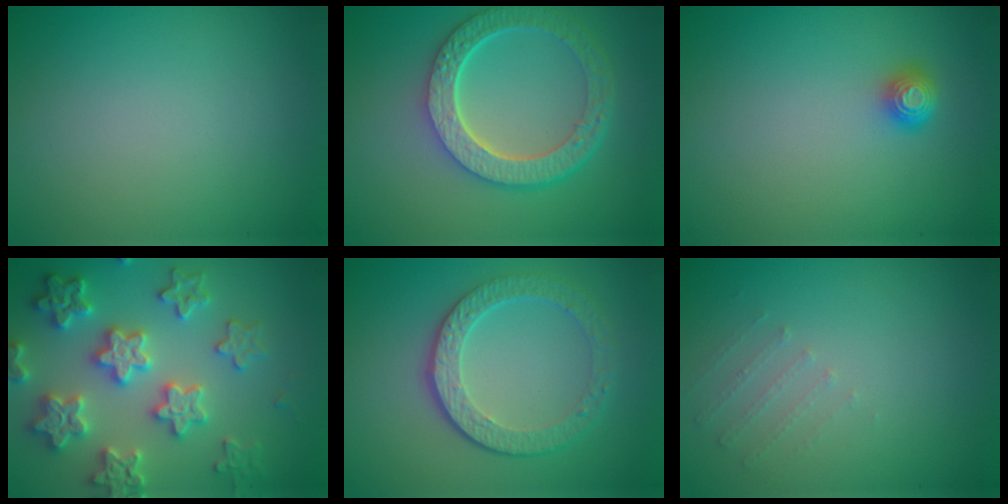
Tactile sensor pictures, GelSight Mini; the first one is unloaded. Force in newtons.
{"total": 6.3, "press": 4.7, "slide": 4.2}
{"total": 1.6, "press": 1.2, "slide": 1.0}
{"total": 6.1, "press": 5.9, "slide": 1.3}
{"total": 4.8, "press": 3.4, "slide": 3.4}
{"total": 0.6, "press": 0.5, "slide": 0.4}